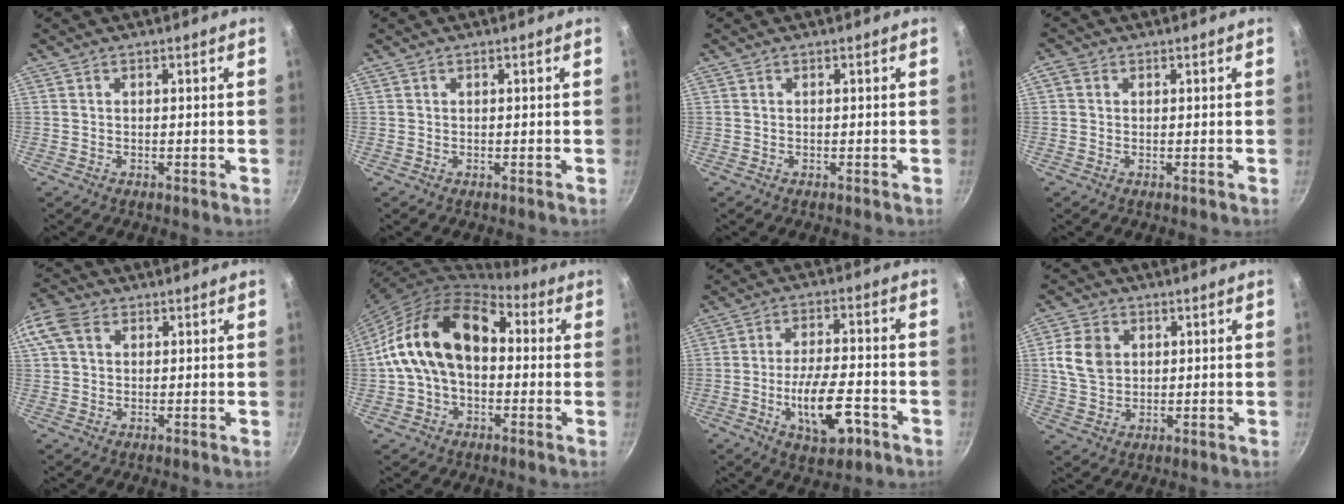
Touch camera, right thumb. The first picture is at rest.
{"total": 0.0}
{"total": 0.0}
{"total": 1.6, "force": [0.3, 1.4, 0.7], "torque": [-0.014, 0.005, 0.002]}
{"total": 8.9, "force": [2.9, 6.5, 5.3], "torque": [-0.110, 0.018, 0.043]}
{"total": 17.6, "force": [1.1, 11.8, 12.9], "torque": [-0.199, 0.045, 0.006]}
{"total": 11.9, "force": [-4.5, 4.8, 10.0], "torque": [-0.160, 0.023, -0.070]}
{"total": 8.0, "force": [1.8, 6.2, 4.7], "torque": [-0.074, -0.002, 0.033]}